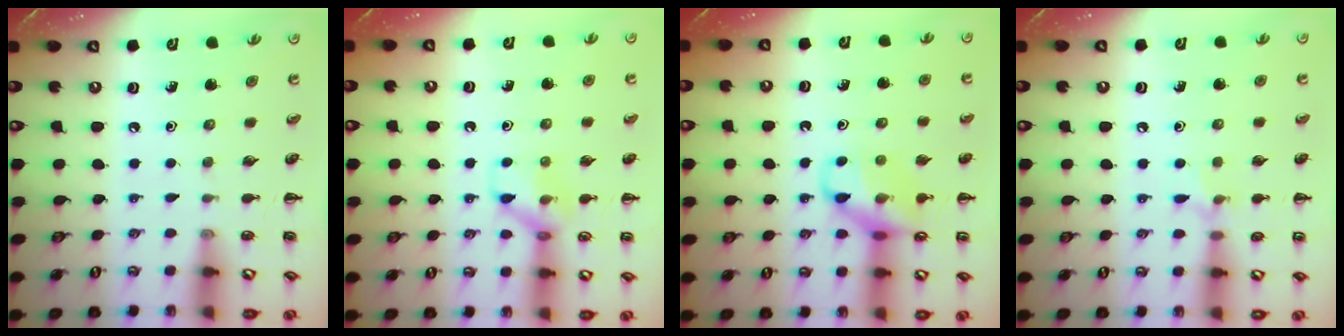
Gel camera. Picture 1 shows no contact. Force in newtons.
{"total": 8.2, "press": 8.2, "slide": 0.4}
{"total": 11.7, "press": 11.6, "slide": 1.2}
{"total": 5.7, "press": 5.4, "slide": 2.0}